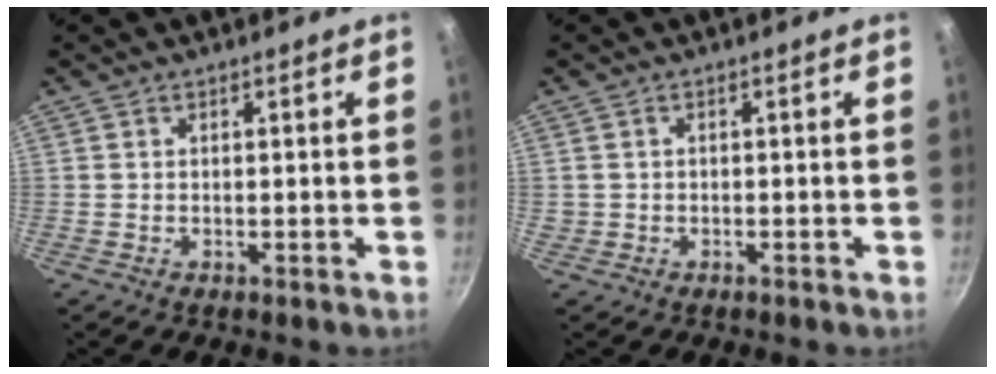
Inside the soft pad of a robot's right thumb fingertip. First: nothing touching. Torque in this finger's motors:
{"motor_torque": [0.37, 0.06, 0.17, -0.76, 0.07]}